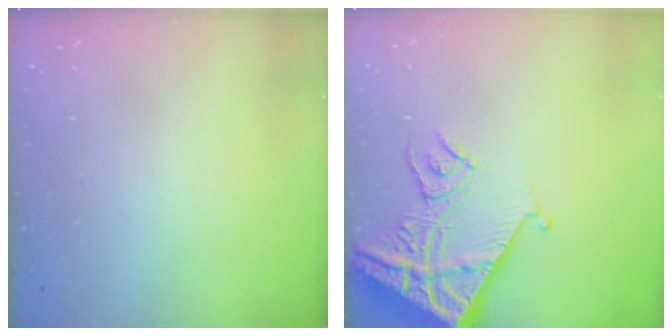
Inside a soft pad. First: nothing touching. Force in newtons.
{"total": 13.5, "press": 13.5, "slide": 1.4}